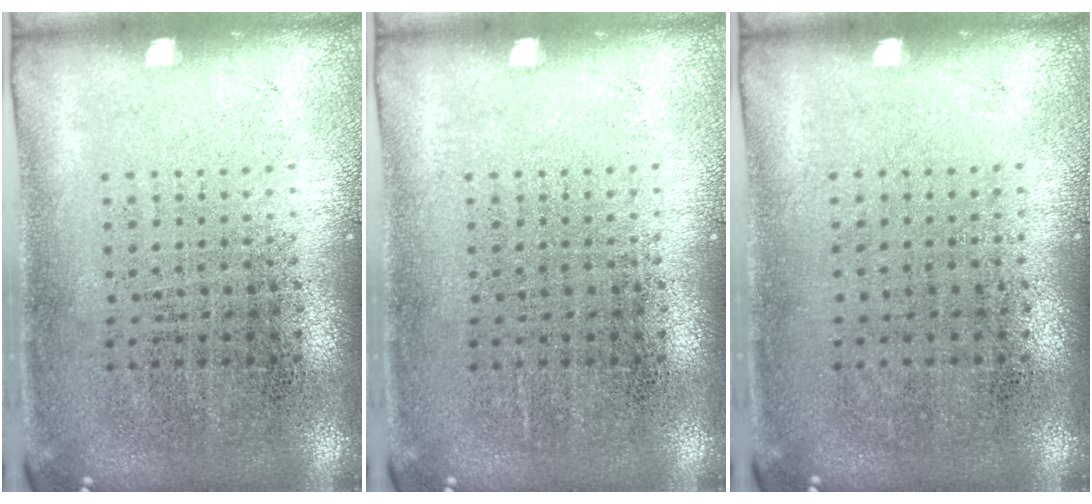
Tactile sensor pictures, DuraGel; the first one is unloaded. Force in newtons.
{"total": 0.0}
{"total": 0.0}